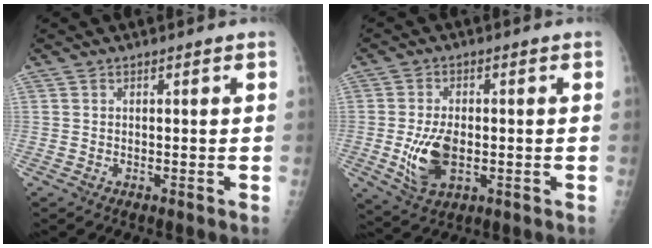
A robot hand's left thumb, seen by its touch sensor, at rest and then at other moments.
{"total": 8.6, "force": [-1.5, 4.9, 6.9], "torque": [-0.126, -0.003, -0.017]}